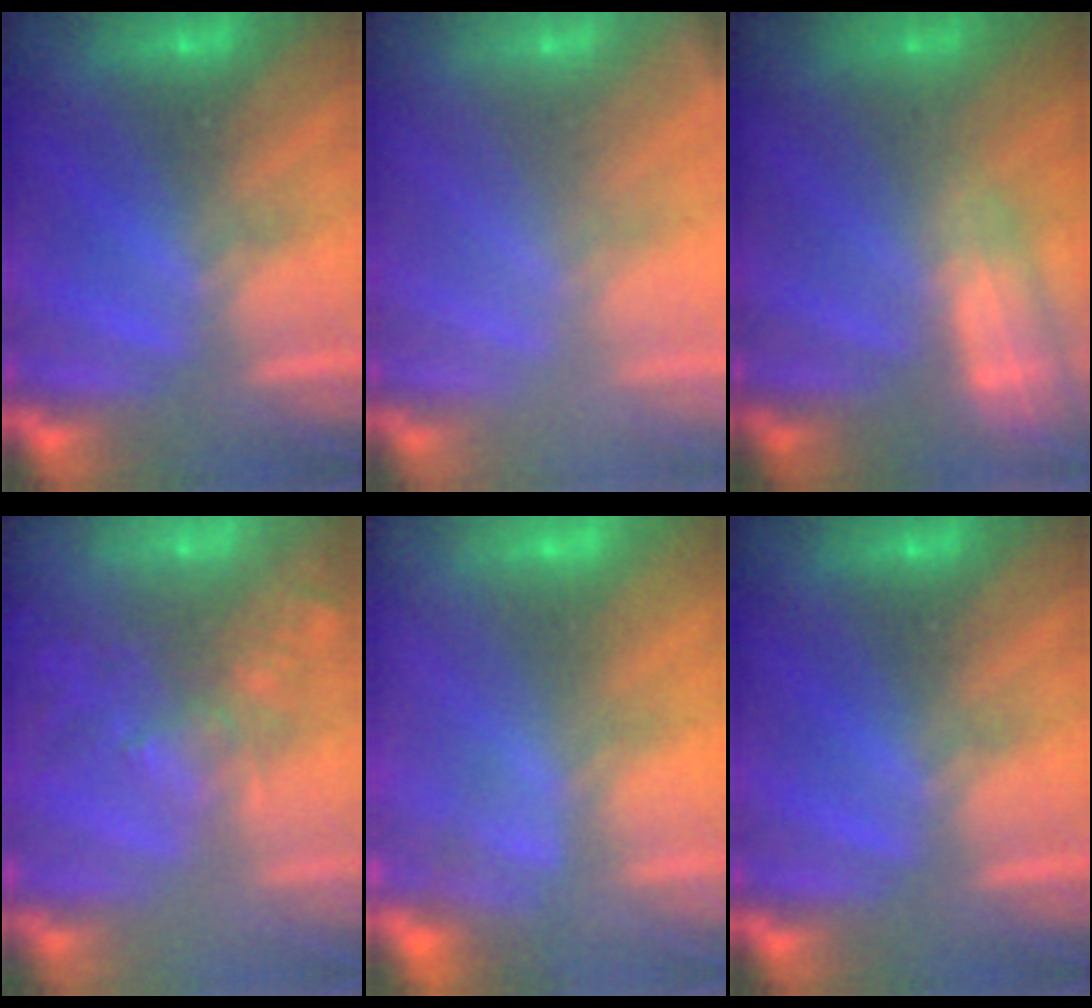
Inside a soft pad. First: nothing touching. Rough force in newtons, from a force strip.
{"total": 2.4}
{"total": 2.4}
{"total": 9.4}
{"total": 3.5}
{"total": 0.0}